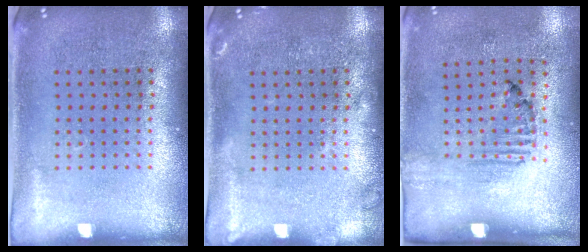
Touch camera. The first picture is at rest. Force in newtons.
{"total": 1.2, "press": 1.1, "slide": 0.2}
{"total": 1.6, "press": 1.1, "slide": 1.2}